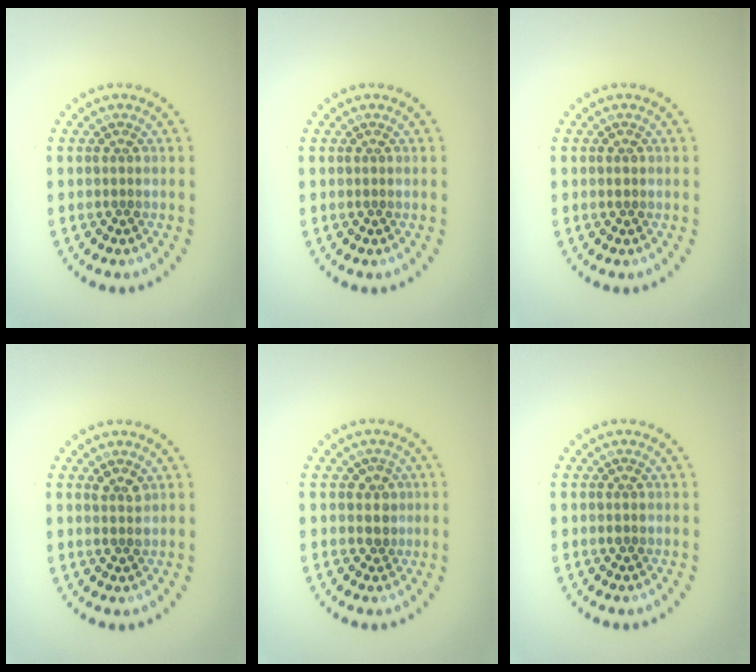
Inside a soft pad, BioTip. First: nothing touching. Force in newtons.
{"total": 0.0}
{"total": 0.8, "press": 0.8, "slide": 0.0}
{"total": 1.2, "press": 1.1, "slide": 0.3}
{"total": 1.2, "press": 0.9, "slide": 0.8}
{"total": 0.8, "press": 0.8, "slide": 0.0}